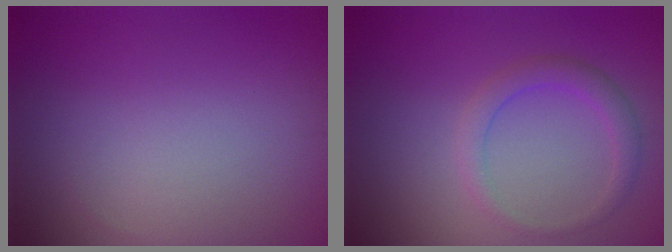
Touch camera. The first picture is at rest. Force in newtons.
{"total": 2.2, "press": 2.2, "slide": 0.1}